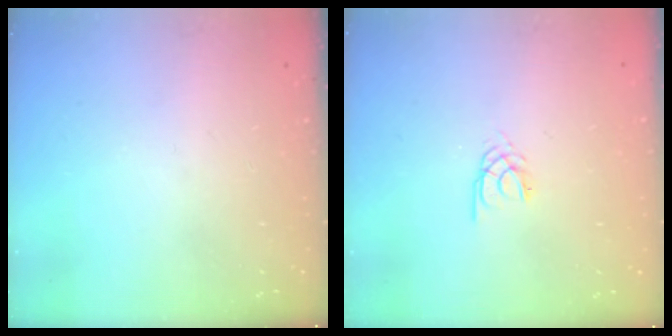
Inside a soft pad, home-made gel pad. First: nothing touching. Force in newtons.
{"total": 1.7, "press": 1.7, "slide": 0.3}